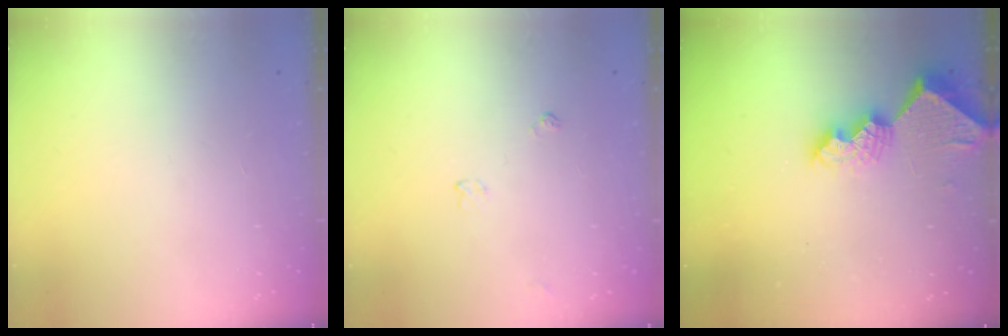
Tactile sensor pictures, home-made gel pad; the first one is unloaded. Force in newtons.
{"total": 4.0, "press": 3.9, "slide": 0.6}
{"total": 9.9, "press": 9.9, "slide": 0.7}